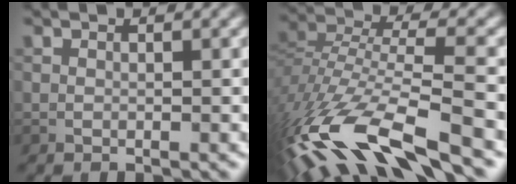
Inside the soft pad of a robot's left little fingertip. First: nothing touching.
{"total": 14.2, "force": [-9.3, 4.0, 10.0], "torque": [-0.219, -0.005, -0.165]}